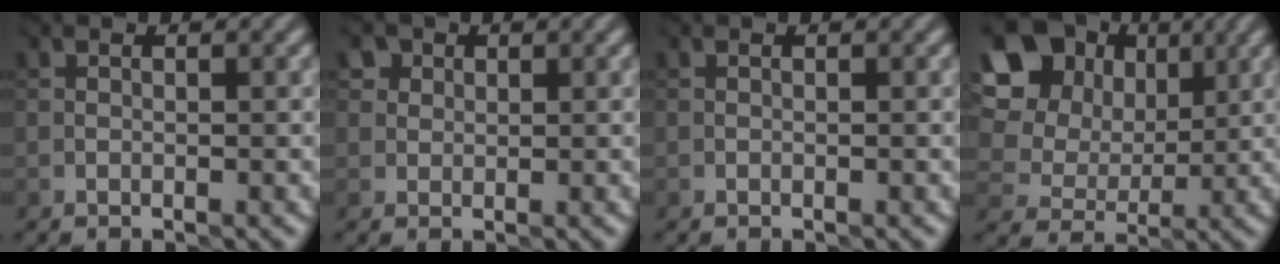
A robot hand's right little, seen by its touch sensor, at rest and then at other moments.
{"total": 1.3, "force": [0.7, 1.1, 0.0], "torque": [0.014, 0.000, 0.005]}
{"total": 0.0}
{"total": 13.3, "force": [5.7, 10.5, 5.9], "torque": [-0.142, 0.018, 0.125]}